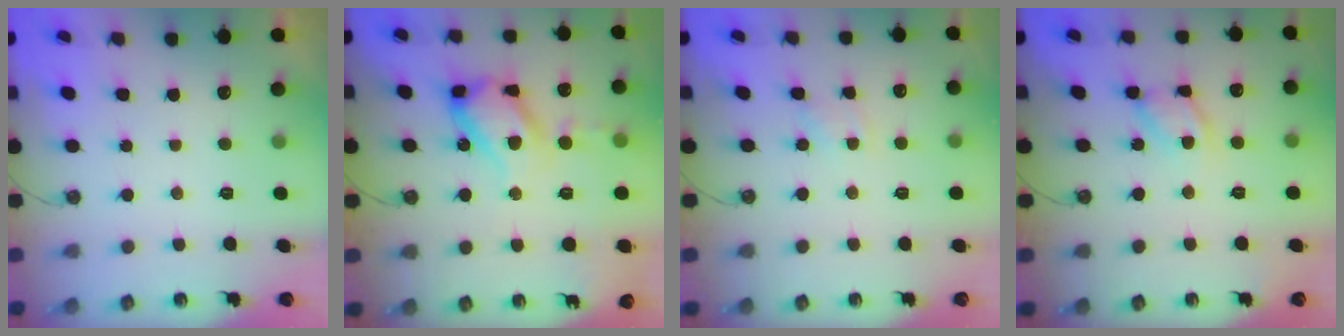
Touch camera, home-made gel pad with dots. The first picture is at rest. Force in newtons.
{"total": 22.7, "press": 22.6, "slide": 2.1}
{"total": 1.7, "press": 1.6, "slide": 0.2}
{"total": 10.9, "press": 10.9, "slide": 0.5}